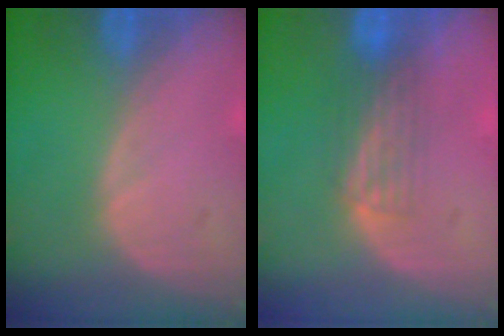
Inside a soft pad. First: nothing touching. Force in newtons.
{"total": 2.9, "press": 2.6, "slide": 1.2}